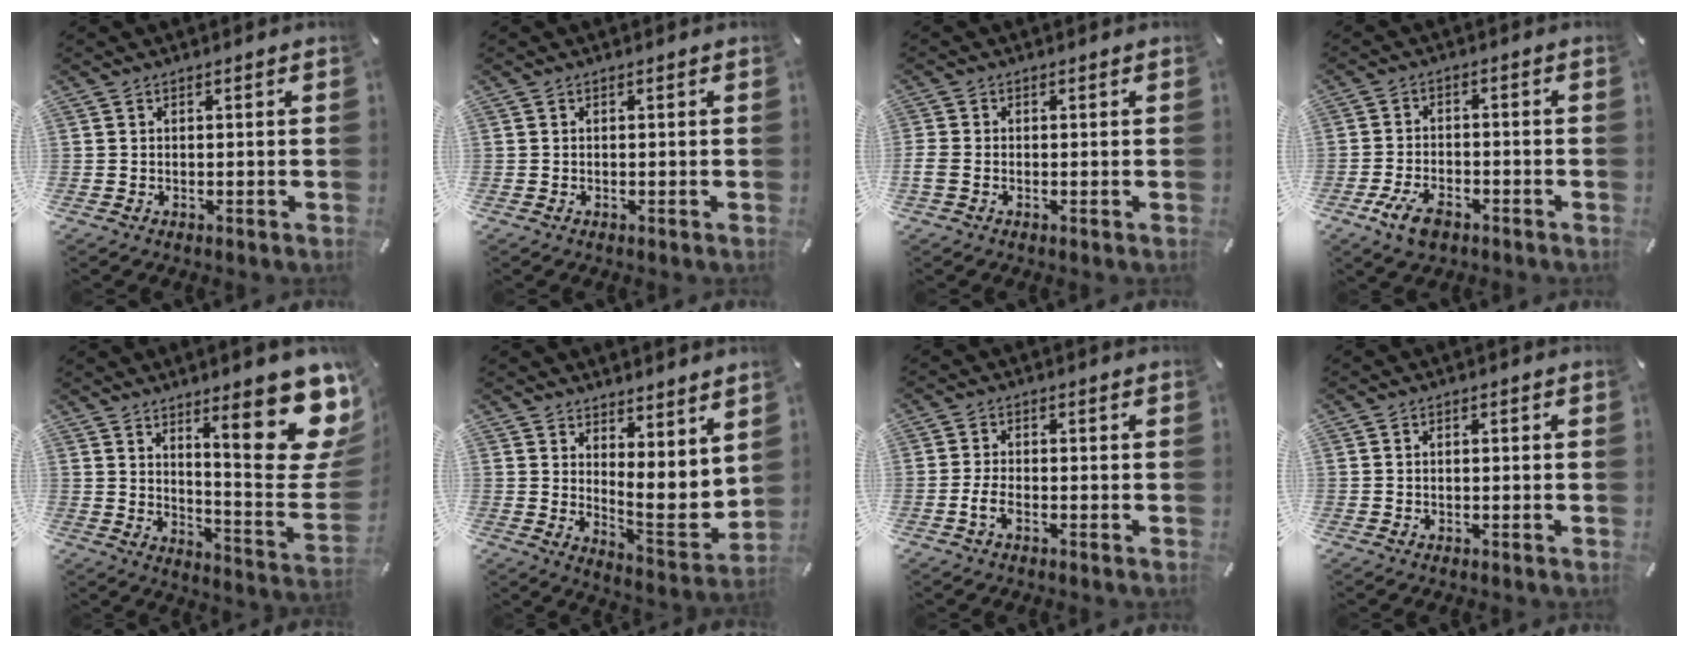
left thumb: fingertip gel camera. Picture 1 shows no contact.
{"total": 0.0}
{"total": 1.7, "force": [-0.4, 1.0, 1.2], "torque": [-0.021, 0.003, -0.006]}
{"total": 6.8, "force": [-3.9, 3.7, 4.2], "torque": [-0.094, 0.013, -0.073]}
{"total": 22.5, "force": [12.4, 6.4, 17.7], "torque": [-0.237, -0.095, 0.198]}
{"total": 6.2, "force": [4.0, 2.9, 3.8], "torque": [-0.035, -0.067, 0.076]}
{"total": 2.9, "force": [-1.1, 1.2, 2.4], "torque": [-0.046, 0.003, -0.020]}
{"total": 0.5, "force": [-0.2, 0.2, 0.4], "torque": [-0.008, 0.001, -0.004]}